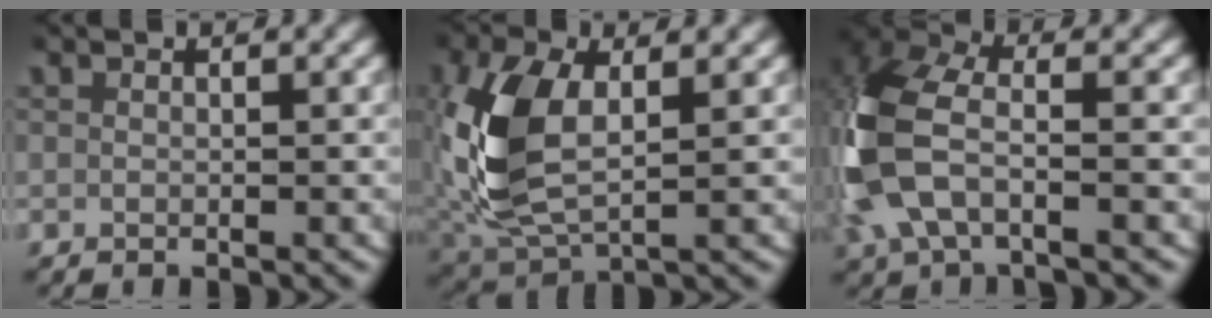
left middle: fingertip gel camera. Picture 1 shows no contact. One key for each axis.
{"total": 7.9, "fx": 0.9, "fy": 4.8, "fz": 6.2, "tx": -0.166, "ty": -0.007, "tz": 0.025}
{"total": 9.0, "fx": -0.2, "fy": 6.0, "fz": 6.7, "tx": -0.207, "ty": -0.024, "tz": 0.006}